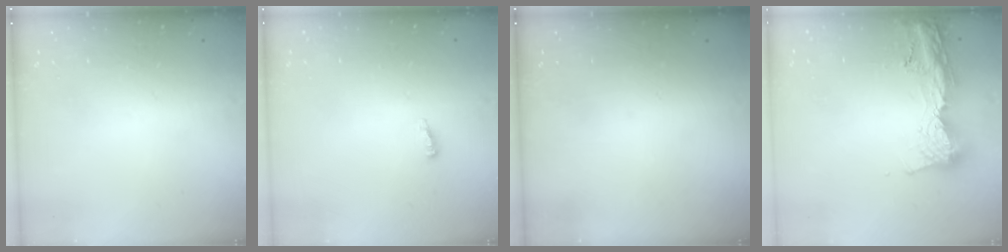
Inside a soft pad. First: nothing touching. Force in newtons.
{"total": 7.7, "press": 4.9, "slide": 5.9}
{"total": 0.0}
{"total": 13.9, "press": 13.8, "slide": 1.2}